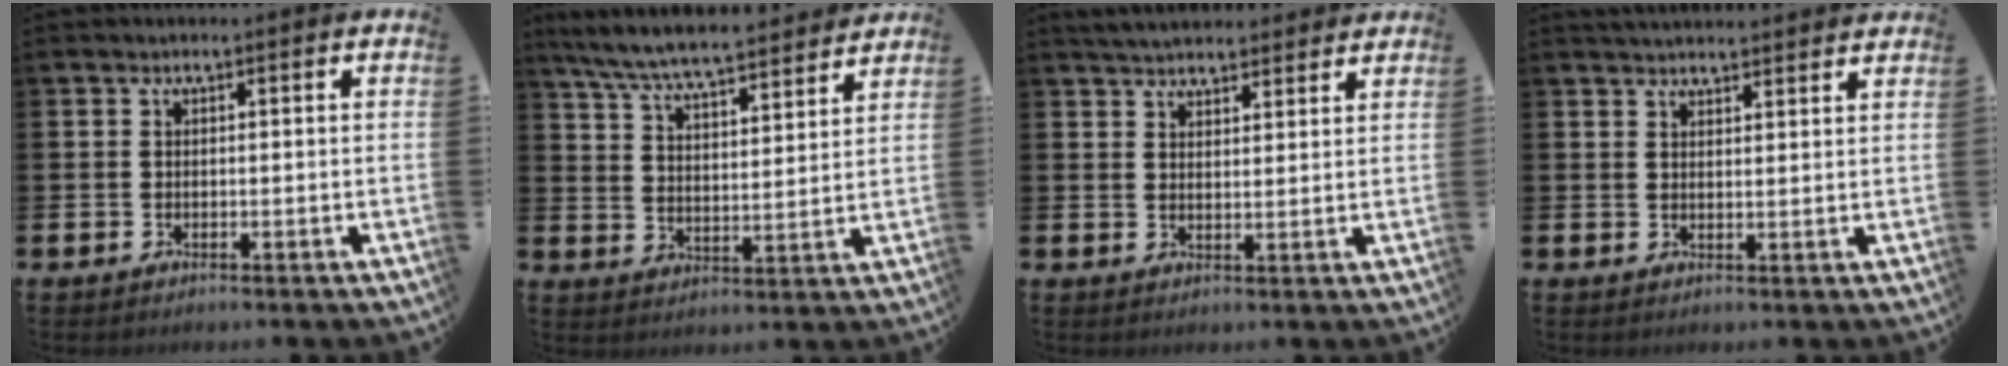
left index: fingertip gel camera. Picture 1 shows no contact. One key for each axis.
{"total": 7.4, "fx": 7.1, "fy": 0.5, "fz": 2.1, "tx": -0.071, "ty": -0.047, "tz": 0.124}
{"total": 4.2, "fx": 4.1, "fy": 0.8, "fz": 0.2, "tx": -0.013, "ty": -0.018, "tz": 0.075}
{"total": 3.0, "fx": 3.0, "fy": 0.2, "fz": 0.1, "tx": -0.005, "ty": -0.014, "tz": 0.054}